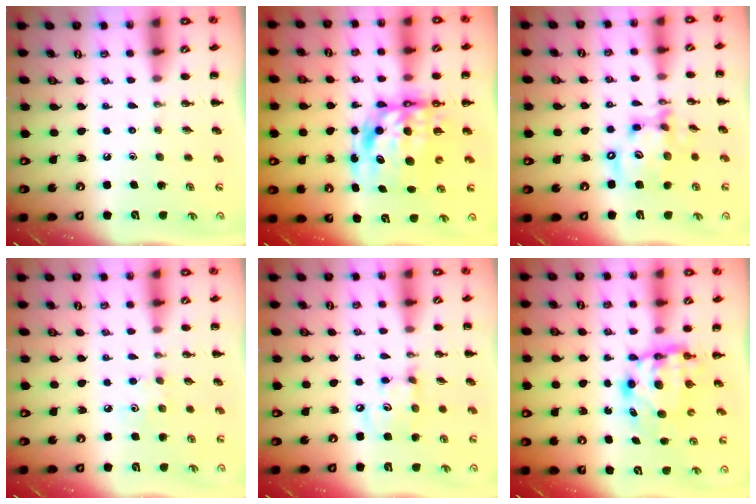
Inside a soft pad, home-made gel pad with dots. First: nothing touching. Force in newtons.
{"total": 12.9, "press": 12.4, "slide": 3.5}
{"total": 15.1, "press": 14.6, "slide": 3.6}
{"total": 3.6, "press": 3.5, "slide": 1.0}
{"total": 6.4, "press": 6.4, "slide": 0.5}
{"total": 5.6, "press": 5.5, "slide": 1.1}